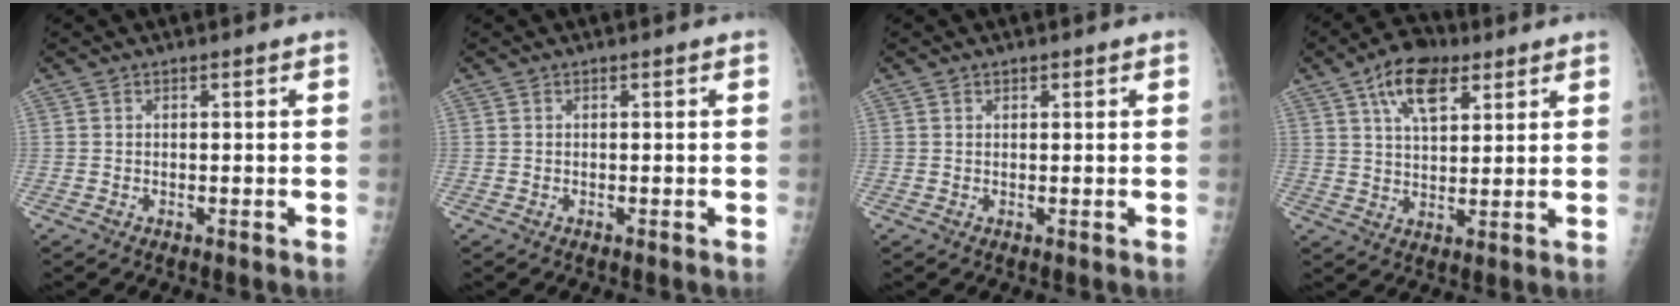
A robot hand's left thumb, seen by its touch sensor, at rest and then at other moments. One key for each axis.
{"total": 0.0}
{"total": 0.7, "fx": 0.5, "fy": 0.4, "fz": 0.2, "tx": 0.004, "ty": -0.002, "tz": 0.004}
{"total": 10.7, "fx": 5.5, "fy": 5.6, "fz": 7.4, "tx": -0.107, "ty": -0.012, "tz": 0.093}